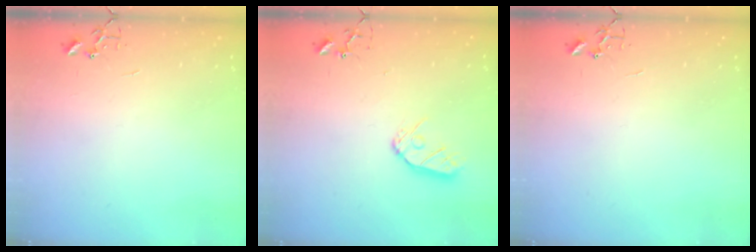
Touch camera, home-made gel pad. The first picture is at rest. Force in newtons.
{"total": 9.1, "press": 9.1, "slide": 0.9}
{"total": 0.0}